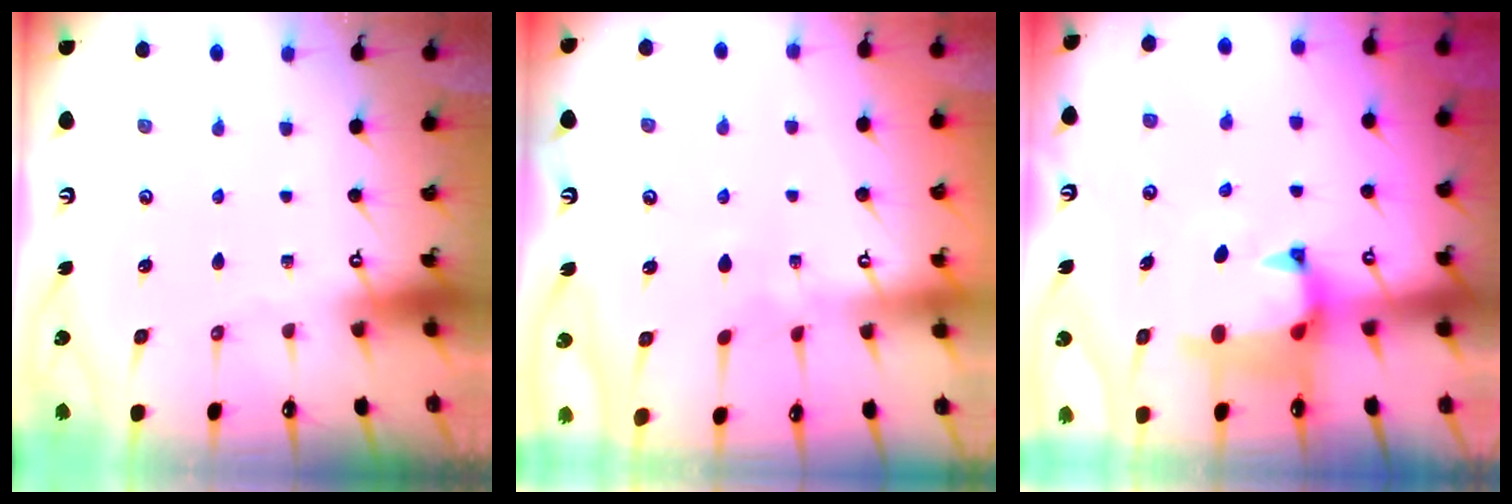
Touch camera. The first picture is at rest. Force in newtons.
{"total": 5.0, "press": 5.0, "slide": 0.2}
{"total": 1.2, "press": 0.3, "slide": 1.2}